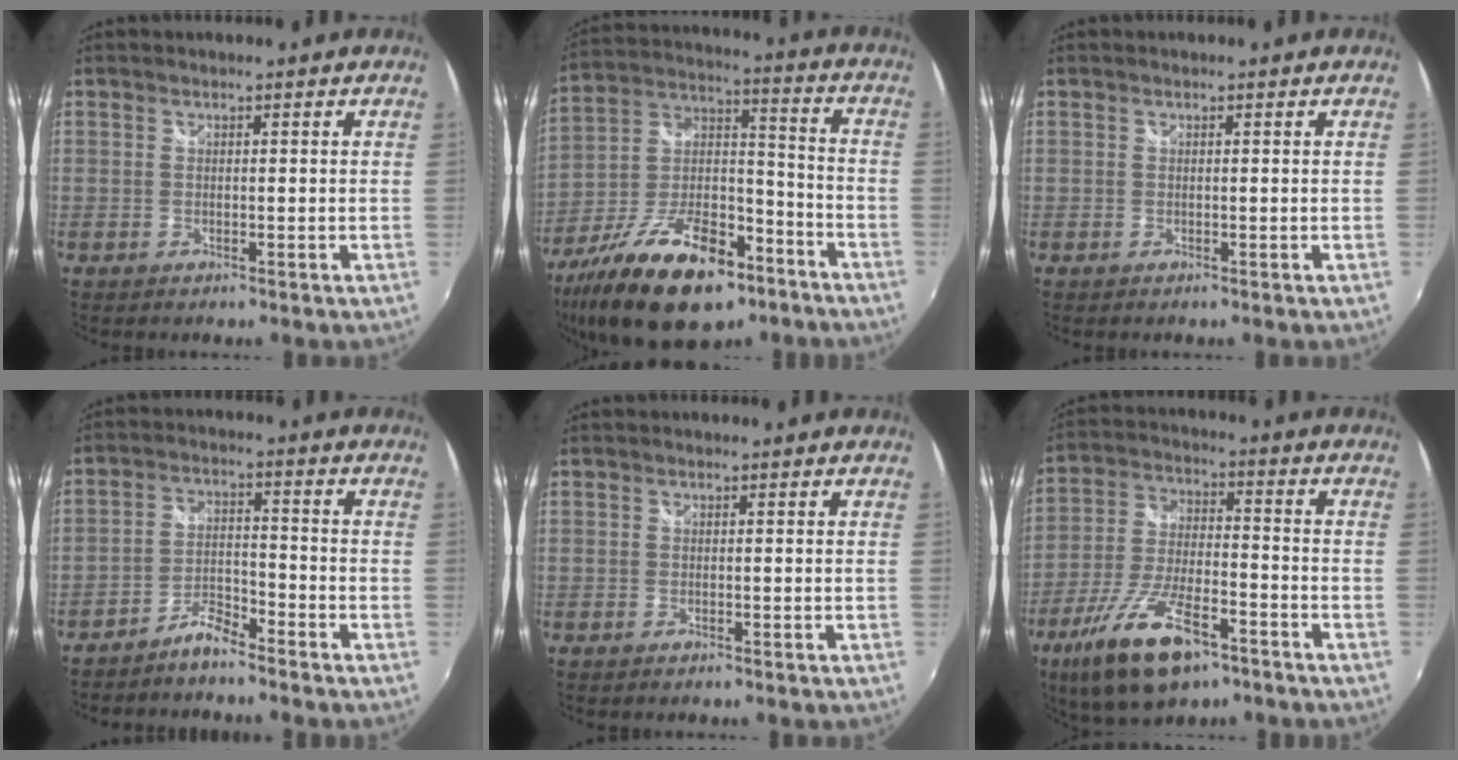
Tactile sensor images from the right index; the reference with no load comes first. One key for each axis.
{"total": 23.9, "fx": -14.4, "fy": 10.9, "fz": 15.6, "tx": -0.297, "ty": -0.016, "tz": -0.234}
{"total": 0.0}
{"total": 4.6, "fx": -4.2, "fy": 0.7, "fz": 1.7, "tx": -0.045, "ty": 0.010, "tz": -0.082}
{"total": 0.0}
{"total": 16.1, "fx": -9.7, "fy": 6.0, "fz": 11.4, "tx": -0.241, "ty": -0.033, "tz": -0.176}